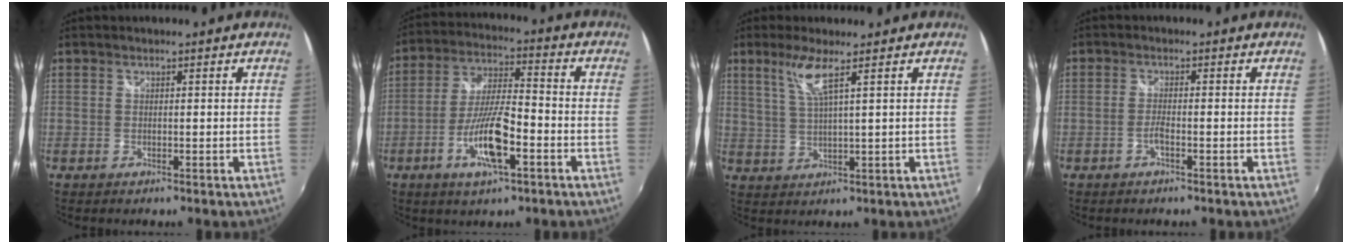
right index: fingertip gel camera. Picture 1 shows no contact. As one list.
[{"total": 11.7, "force": [-5.0, 2.9, 10.2], "torque": [-0.209, -0.005, -0.093]}, {"total": 5.1, "force": [2.9, -0.3, 4.2], "torque": [-0.086, -0.003, 0.061]}, {"total": 1.7, "force": [-1.0, 0.0, 1.4], "torque": [-0.032, 0.001, -0.020]}]